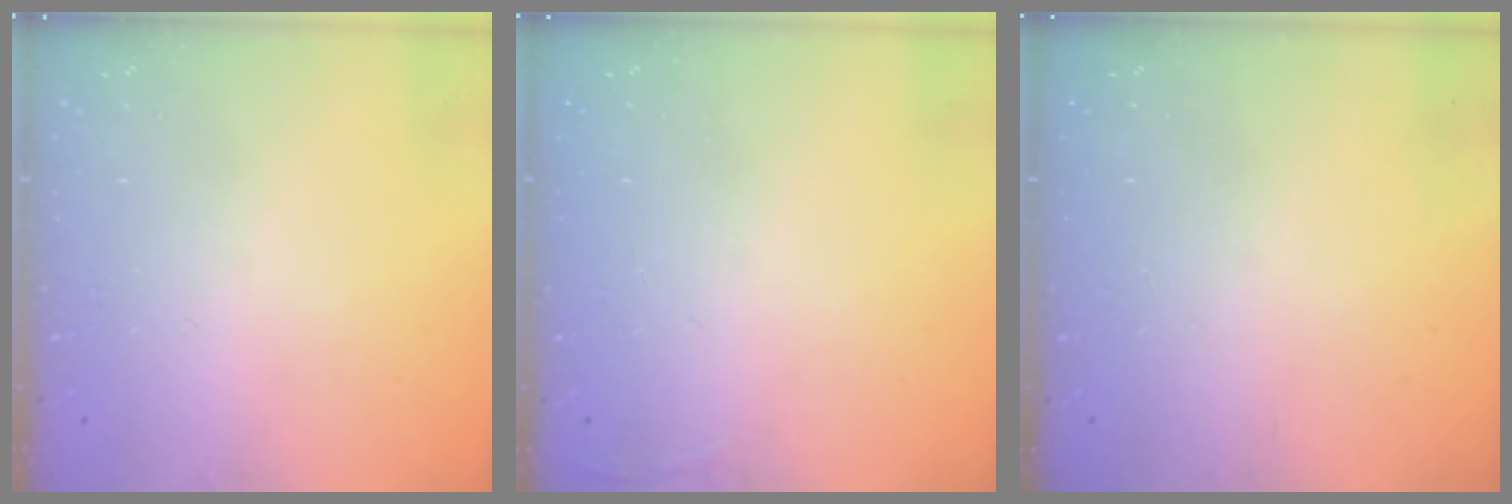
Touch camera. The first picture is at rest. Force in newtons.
{"total": 2.7, "press": 2.6, "slide": 1.0}
{"total": 0.0}